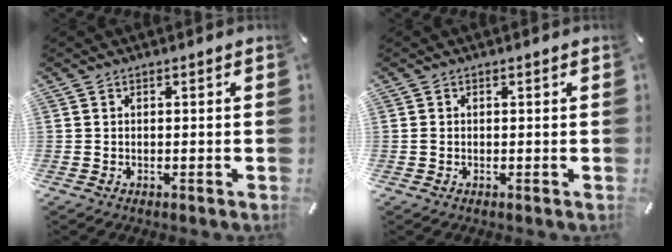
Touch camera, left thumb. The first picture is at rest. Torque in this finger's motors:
{"motor_torque": [0.43, 0.50, 0.23, -0.20, 0.03]}